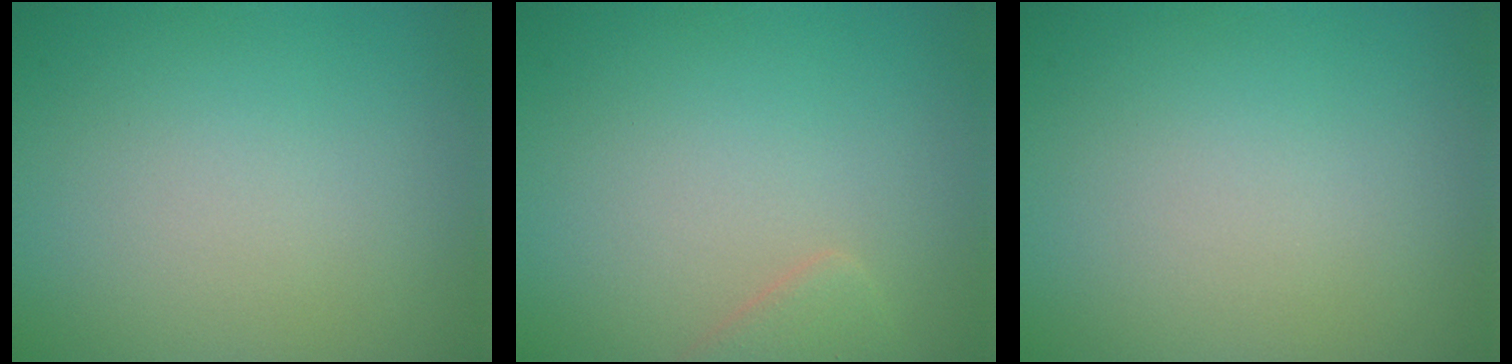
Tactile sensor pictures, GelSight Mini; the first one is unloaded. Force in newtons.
{"total": 1.8, "press": 1.8, "slide": 0.1}
{"total": 0.0}